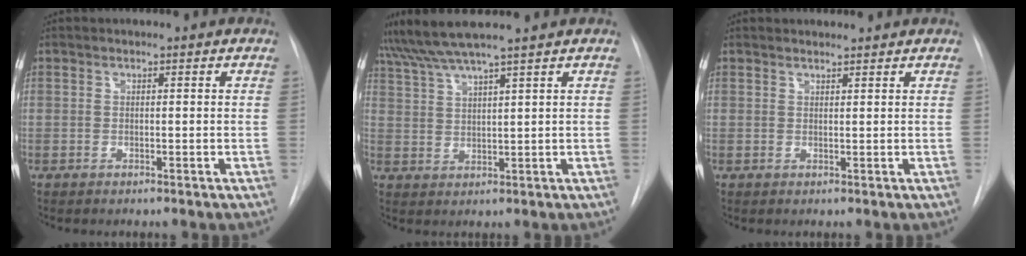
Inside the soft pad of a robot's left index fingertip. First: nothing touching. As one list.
[{"total": 6.0, "force": [5.2, -1.2, 2.7], "torque": [-0.060, 0.016, 0.102]}, {"total": 1.8, "force": [1.8, 0.3, 0.3], "torque": [-0.009, 0.010, 0.024]}]